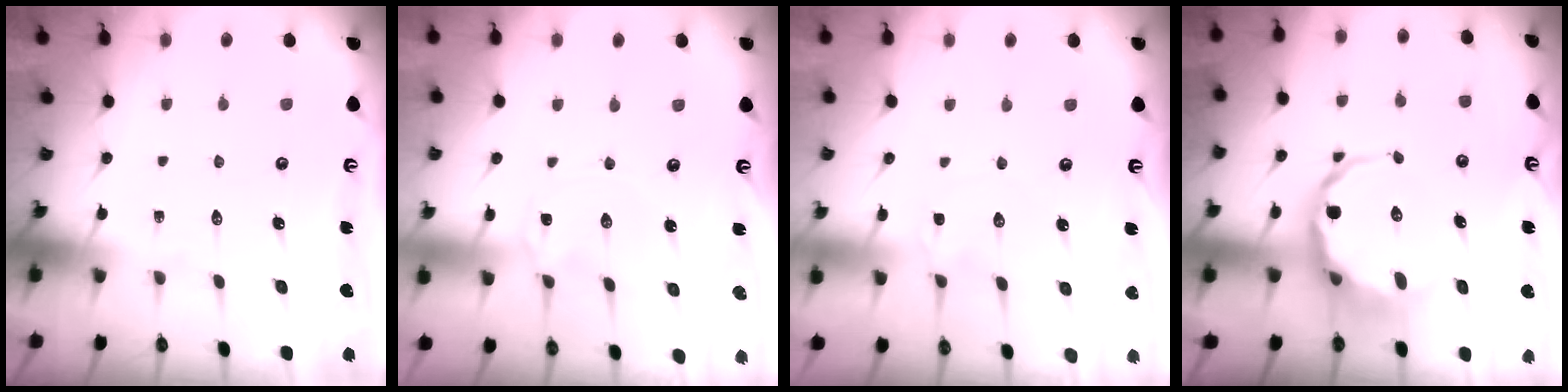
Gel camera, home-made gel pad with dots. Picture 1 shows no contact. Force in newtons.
{"total": 0.0}
{"total": 0.9, "press": 0.9, "slide": 0.1}
{"total": 9.9, "press": 9.6, "slide": 2.6}